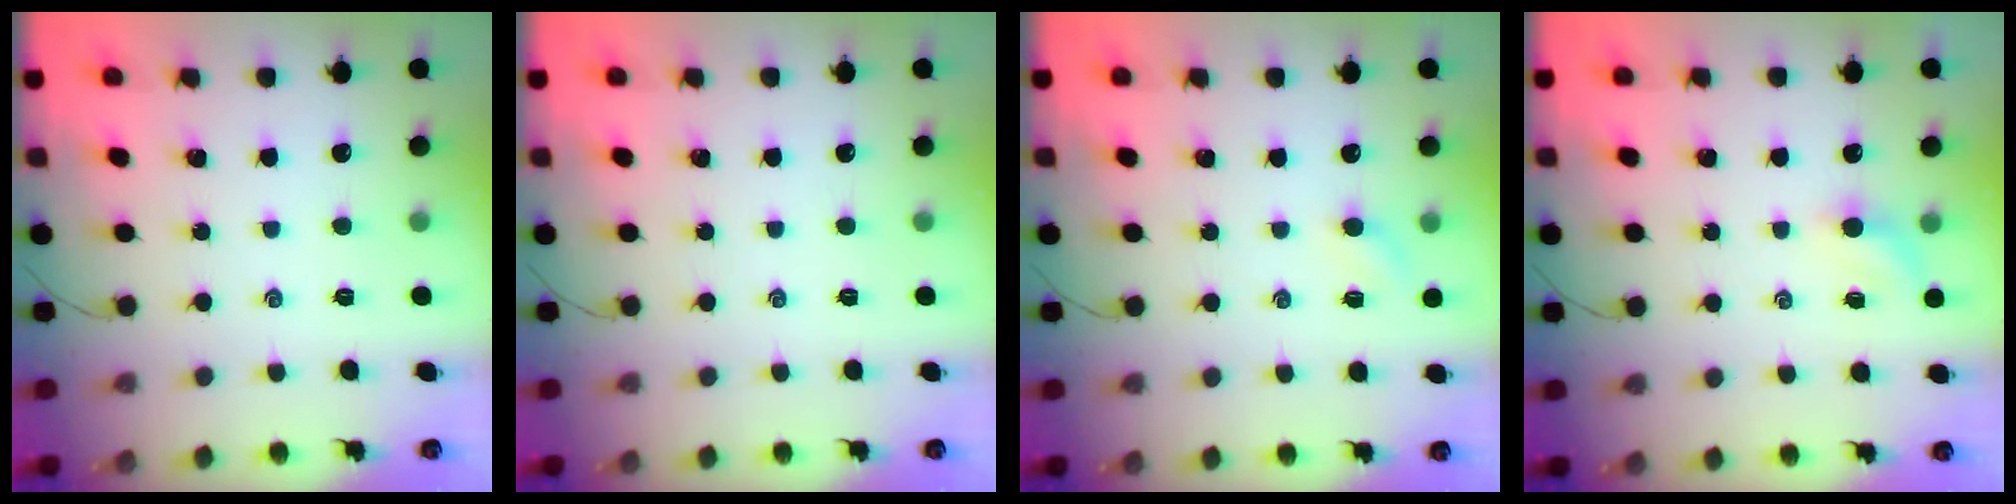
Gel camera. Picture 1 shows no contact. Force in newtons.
{"total": 0.0}
{"total": 3.6, "press": 3.4, "slide": 1.2}
{"total": 3.5, "press": 3.4, "slide": 0.9}